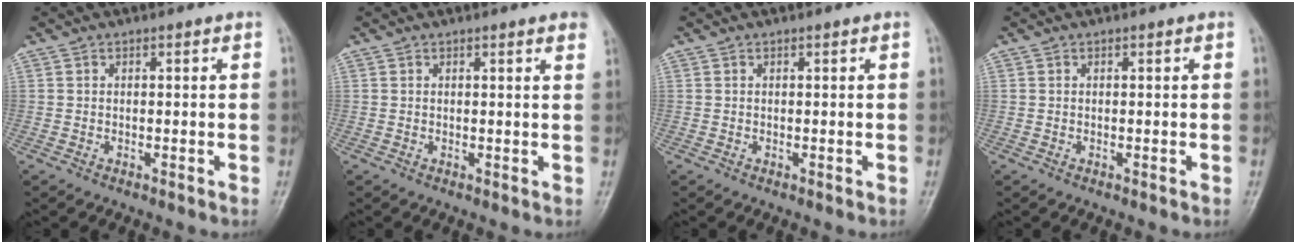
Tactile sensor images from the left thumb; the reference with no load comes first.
{"total": 7.5, "force": [5.3, 0.2, 5.3], "torque": [-0.051, -0.018, 0.045]}
{"total": 0.0}
{"total": 0.0}